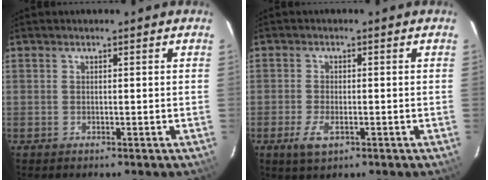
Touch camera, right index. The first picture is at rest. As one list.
[{"total": 4.3, "force": [-2.0, 2.0, 3.2], "torque": [-0.074, -0.008, -0.036]}]